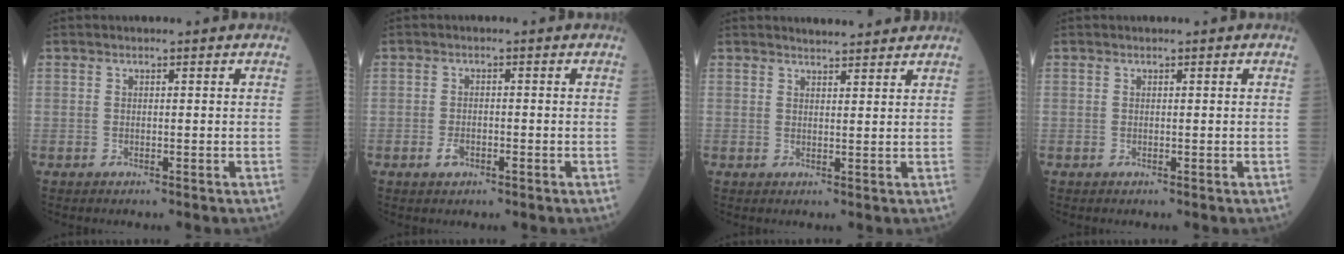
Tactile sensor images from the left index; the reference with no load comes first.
{"total": 1.9, "force": [-1.0, 1.0, 1.3], "torque": [-0.028, 0.001, -0.017]}
{"total": 4.8, "force": [4.6, 0.7, 1.2], "torque": [-0.021, 0.015, 0.057]}
{"total": 0.0}